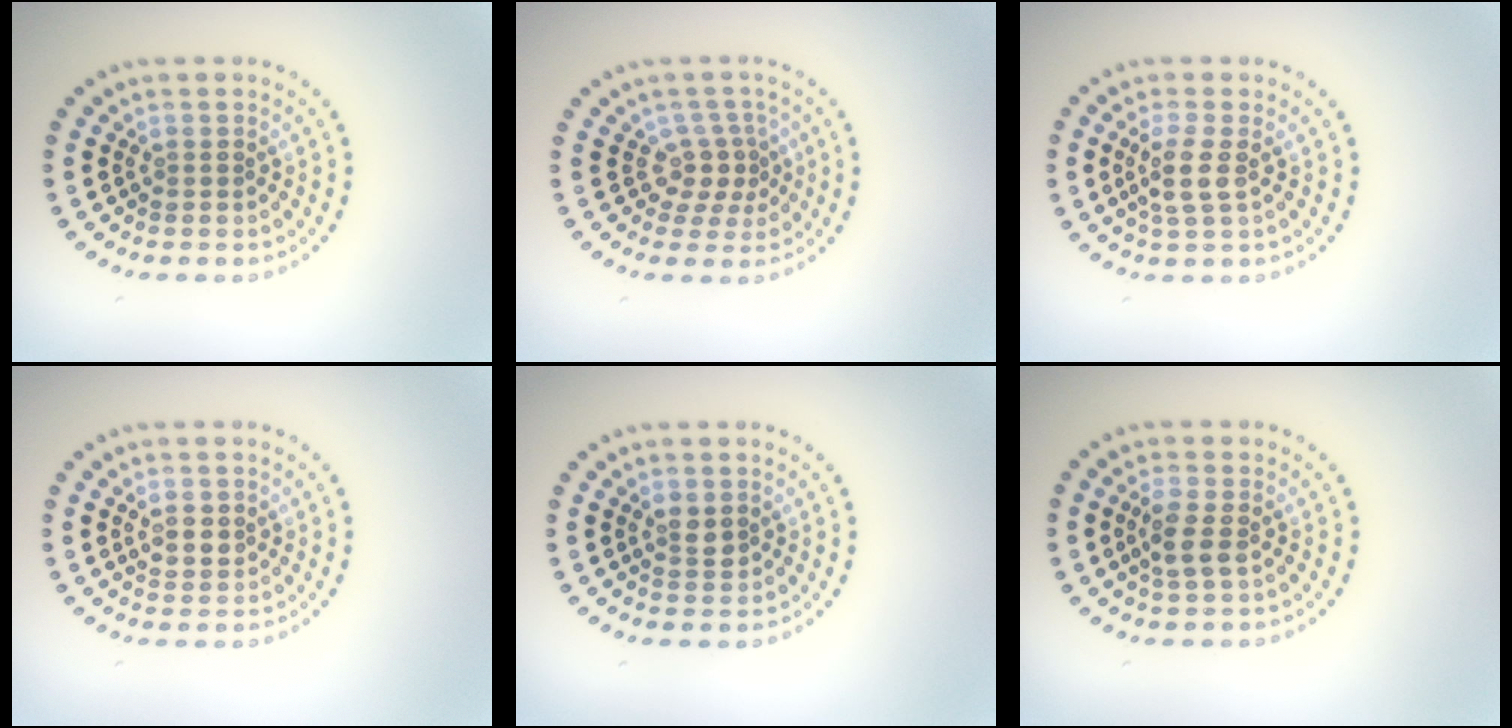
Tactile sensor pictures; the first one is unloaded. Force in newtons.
{"total": 2.6, "press": 1.8, "slide": 1.9}
{"total": 2.4, "press": 2.0, "slide": 1.3}
{"total": 1.6, "press": 1.5, "slide": 0.6}
{"total": 1.5, "press": 1.5, "slide": 0.3}
{"total": 2.3, "press": 2.1, "slide": 0.9}